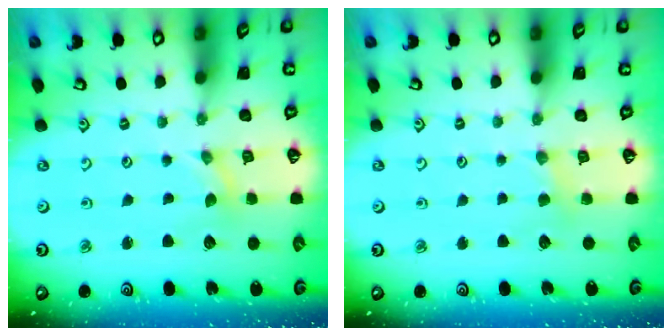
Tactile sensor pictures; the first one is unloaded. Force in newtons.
{"total": 2.5, "press": 2.5, "slide": 0.4}